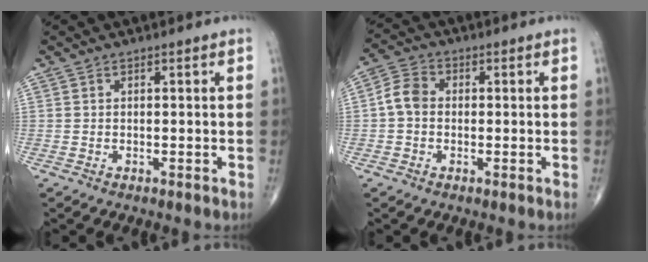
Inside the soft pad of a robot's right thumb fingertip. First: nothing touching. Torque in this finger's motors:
{"motor_torque": [0.08, 0.06, 0.45, 0.32, -0.01]}